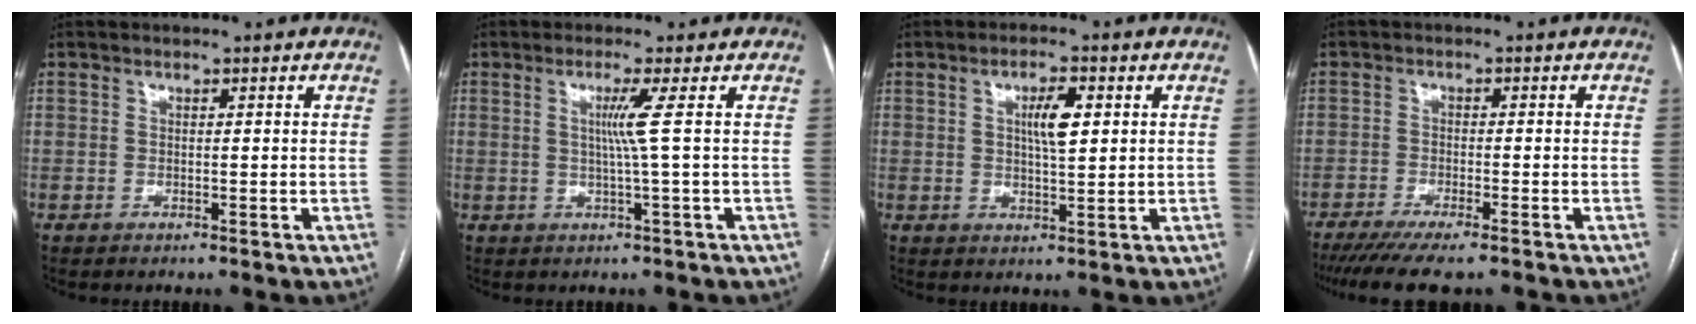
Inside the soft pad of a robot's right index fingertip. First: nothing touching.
{"total": 3.4, "force": [0.5, -1.5, 3.0], "torque": [-0.058, -0.004, 0.012]}
{"total": 4.8, "force": [1.3, 1.1, 4.5], "torque": [-0.080, 0.004, 0.022]}
{"total": 9.8, "force": [-8.0, 1.2, 5.6], "torque": [-0.080, -0.018, -0.124]}